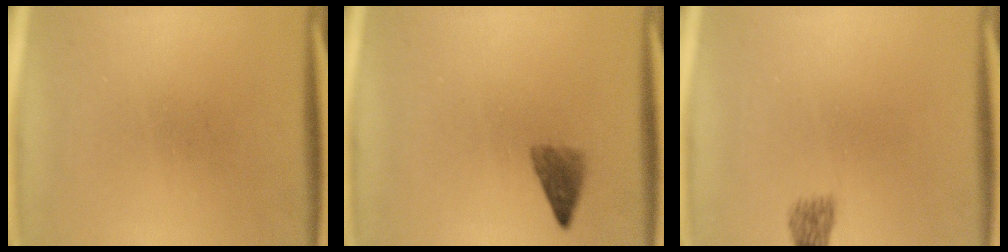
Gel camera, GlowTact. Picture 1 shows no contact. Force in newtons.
{"total": 2.4}
{"total": 2.1}